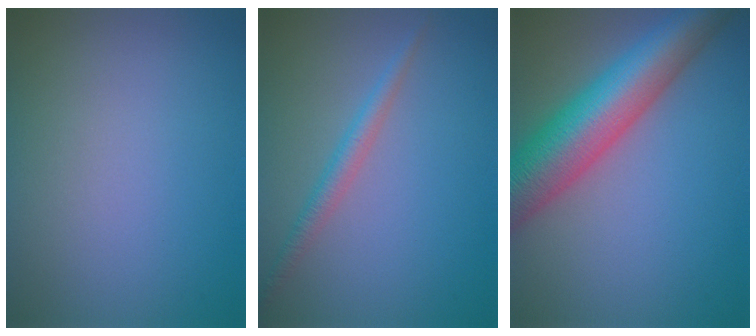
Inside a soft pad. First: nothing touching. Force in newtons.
{"total": 2.0, "press": 2.0, "slide": 0.1}
{"total": 10.2, "press": 10.2, "slide": 0.5}